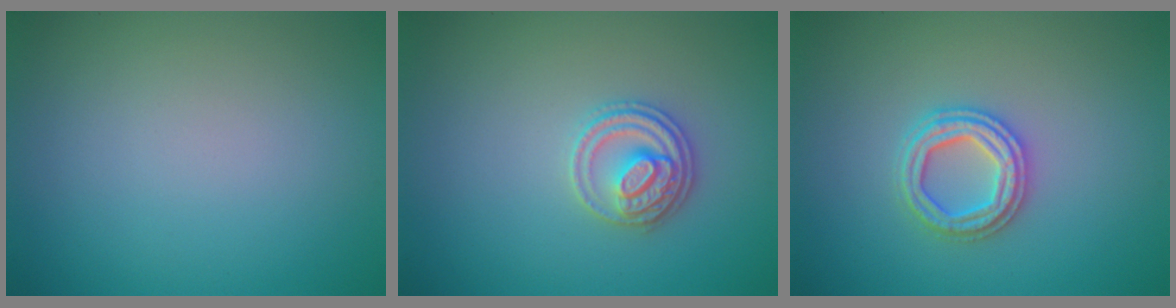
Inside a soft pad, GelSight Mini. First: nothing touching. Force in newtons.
{"total": 2.8, "press": 2.7, "slide": 0.5}
{"total": 2.9, "press": 2.9, "slide": 0.6}